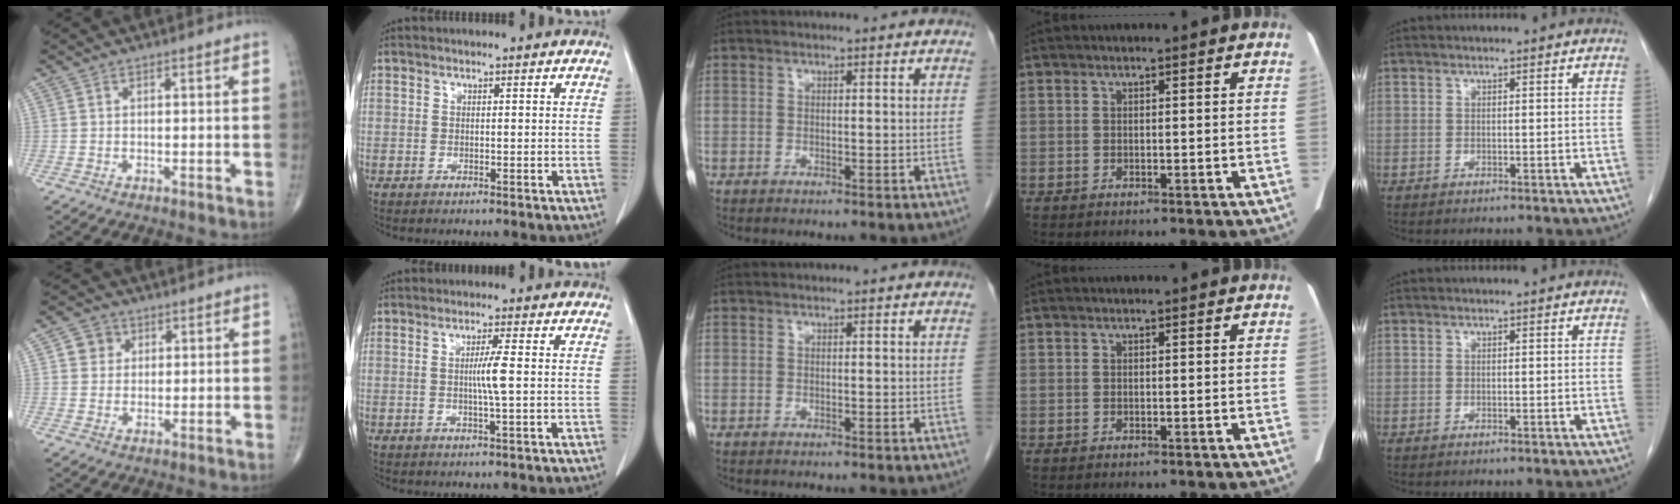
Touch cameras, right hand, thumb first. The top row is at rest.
{"thumb": {"total": 4.1, "force": [1.3, 3.7, 1.1], "torque": [0.003, 0.000, 0.016]}, "index": {"total": 3.5, "force": [0.0, -0.6, 3.4], "torque": [-0.064, -0.004, -0.001]}}